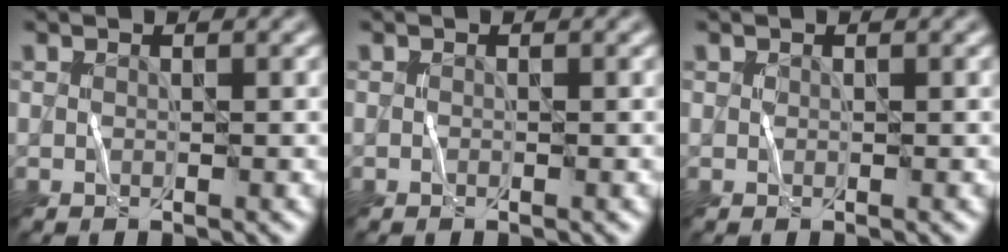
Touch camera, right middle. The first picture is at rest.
{"total": 0.0}
{"total": 0.0}